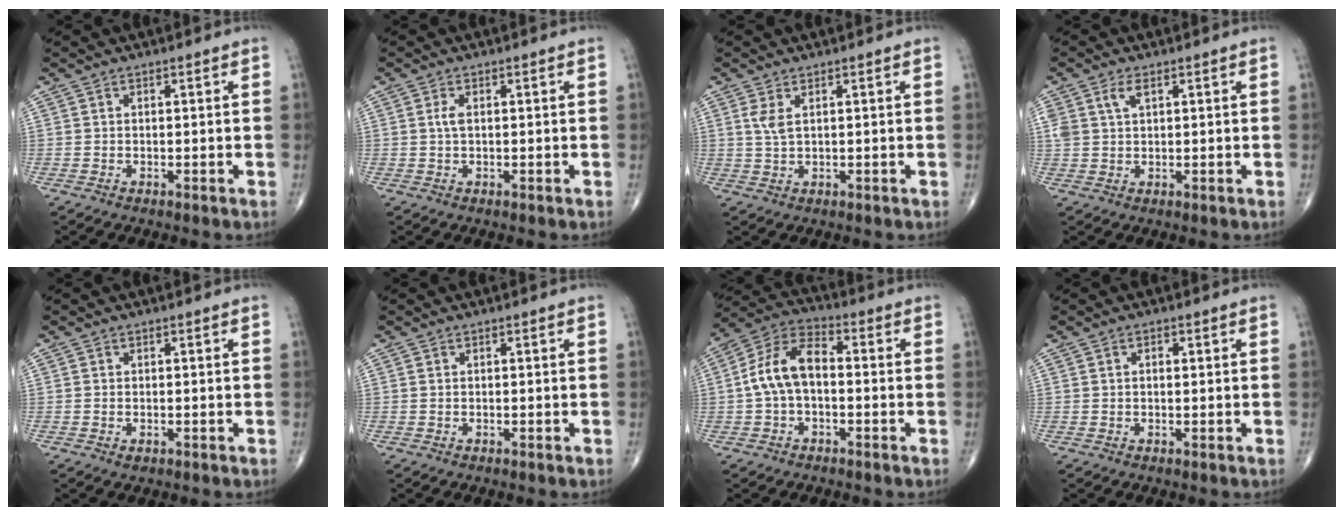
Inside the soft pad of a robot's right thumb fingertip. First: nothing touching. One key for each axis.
{"total": 2.1, "fx": 0.1, "fy": 0.9, "fz": 1.9, "tx": -0.045, "ty": 0.003, "tz": 0.000}
{"total": 2.5, "fx": 1.0, "fy": 0.9, "fz": 2.1, "tx": -0.049, "ty": -0.001, "tz": 0.027}
{"total": 3.7, "fx": 1.7, "fy": 1.9, "fz": 2.6, "tx": -0.058, "ty": 0.005, "tz": 0.038}
{"total": 0.8, "fx": -0.3, "fy": 0.6, "fz": 0.6, "tx": -0.010, "ty": -0.001, "tz": -0.003}
{"total": 0.0}
{"total": 10.3, "fx": -0.5, "fy": 6.0, "fz": 8.4, "tx": -0.160, "ty": 0.036, "tz": -0.020}
{"total": 1.0, "fx": 0.3, "fy": 0.5, "fz": 0.9, "tx": -0.017, "ty": 0.004, "tz": 0.003}